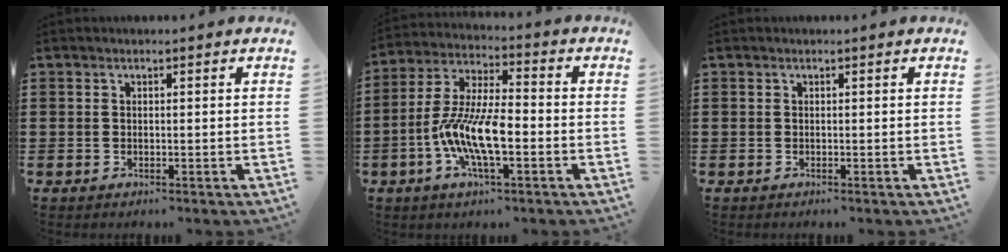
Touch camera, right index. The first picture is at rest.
{"total": 10.5, "force": [-3.1, 3.4, 9.4], "torque": [-0.211, -0.009, -0.065]}
{"total": 0.0}